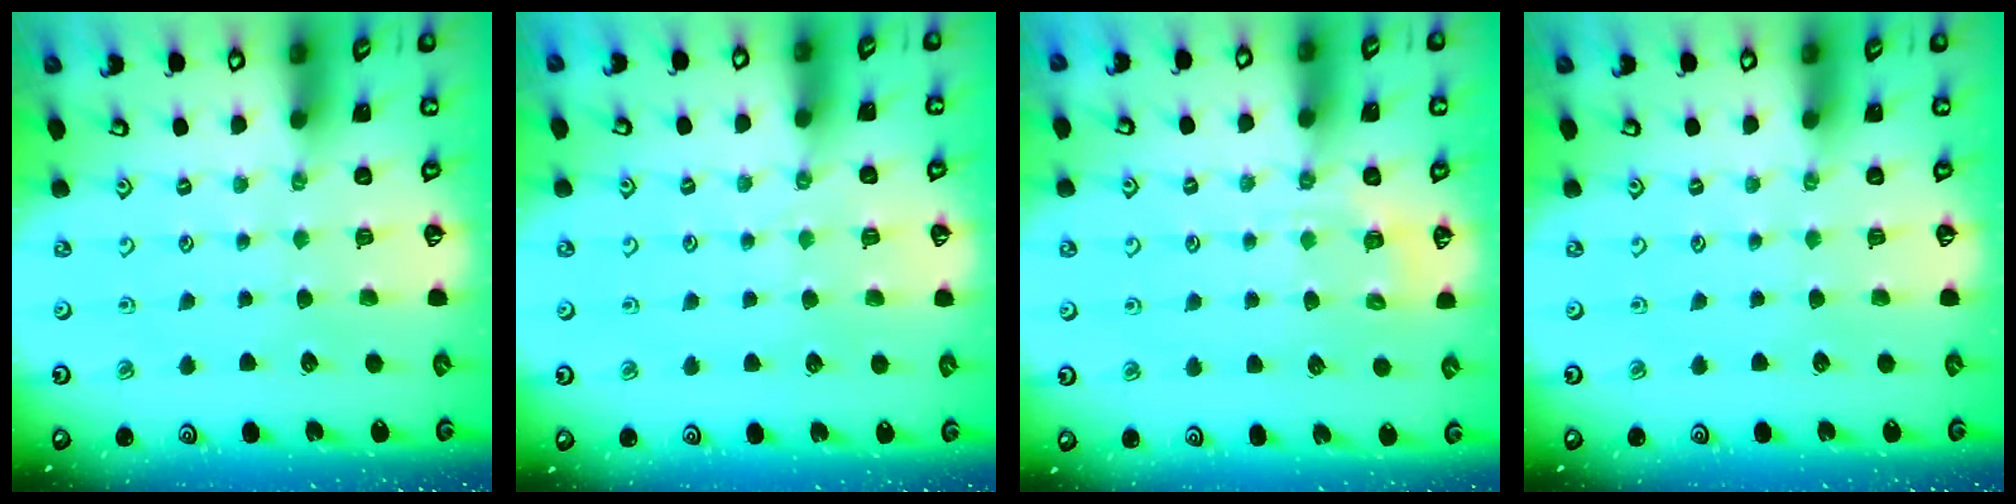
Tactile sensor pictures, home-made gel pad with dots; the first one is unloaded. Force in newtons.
{"total": 2.5, "press": 2.4, "slide": 0.4}
{"total": 3.2, "press": 3.0, "slide": 1.1}
{"total": 0.0}